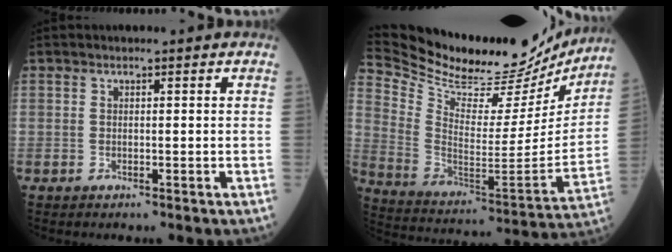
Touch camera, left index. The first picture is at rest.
{"total": 29.5, "force": [26.4, 6.9, 11.2], "torque": [-0.212, -0.049, 0.385]}